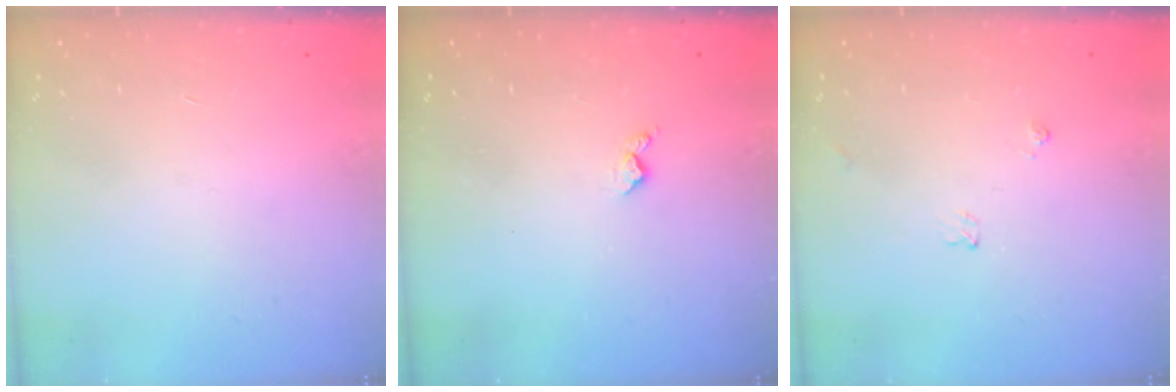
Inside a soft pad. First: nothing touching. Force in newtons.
{"total": 4.0, "press": 3.9, "slide": 0.6}
{"total": 3.6, "press": 3.5, "slide": 0.5}